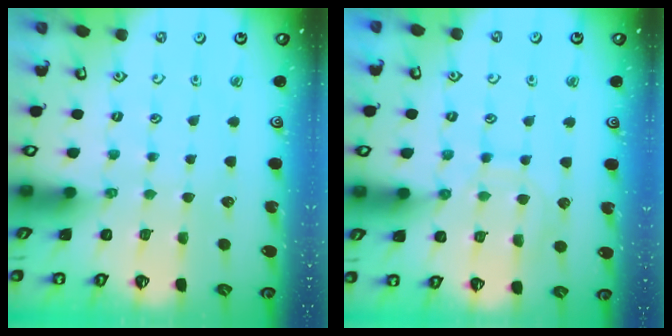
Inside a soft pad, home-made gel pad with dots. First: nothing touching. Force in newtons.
{"total": 9.2, "press": 9.2, "slide": 0.7}